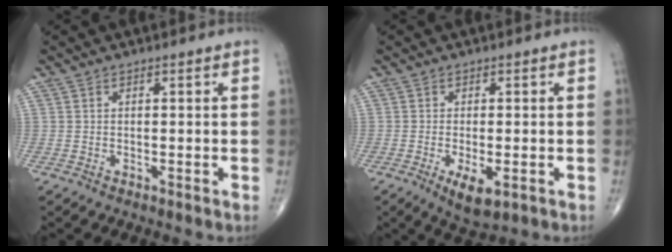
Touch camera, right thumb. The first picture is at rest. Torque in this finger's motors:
{"motor_torque": [-0.05, 0.28, 0.32, 0.23, 0.07]}